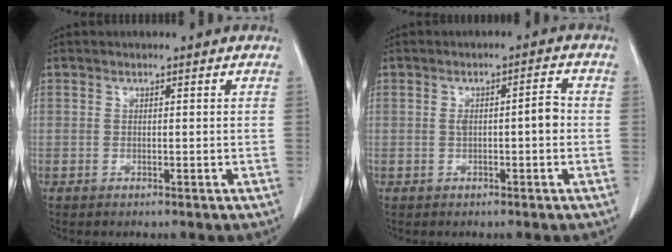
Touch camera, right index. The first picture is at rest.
{"total": 3.8, "force": [-0.2, 0.9, 3.6], "torque": [-0.062, 0.015, 0.000]}